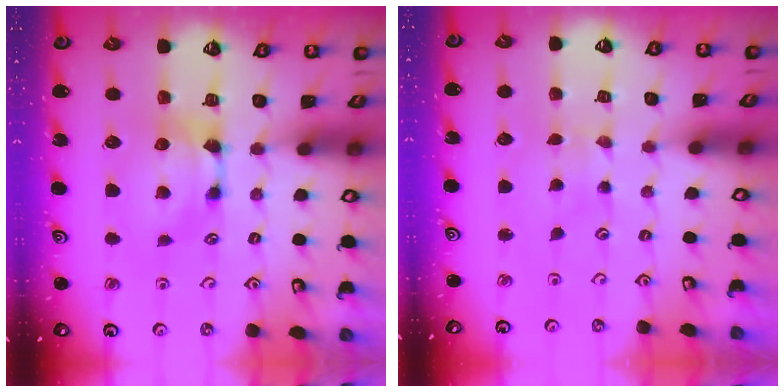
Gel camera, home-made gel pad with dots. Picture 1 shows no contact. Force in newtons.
{"total": 3.4, "press": 3.4, "slide": 0.1}